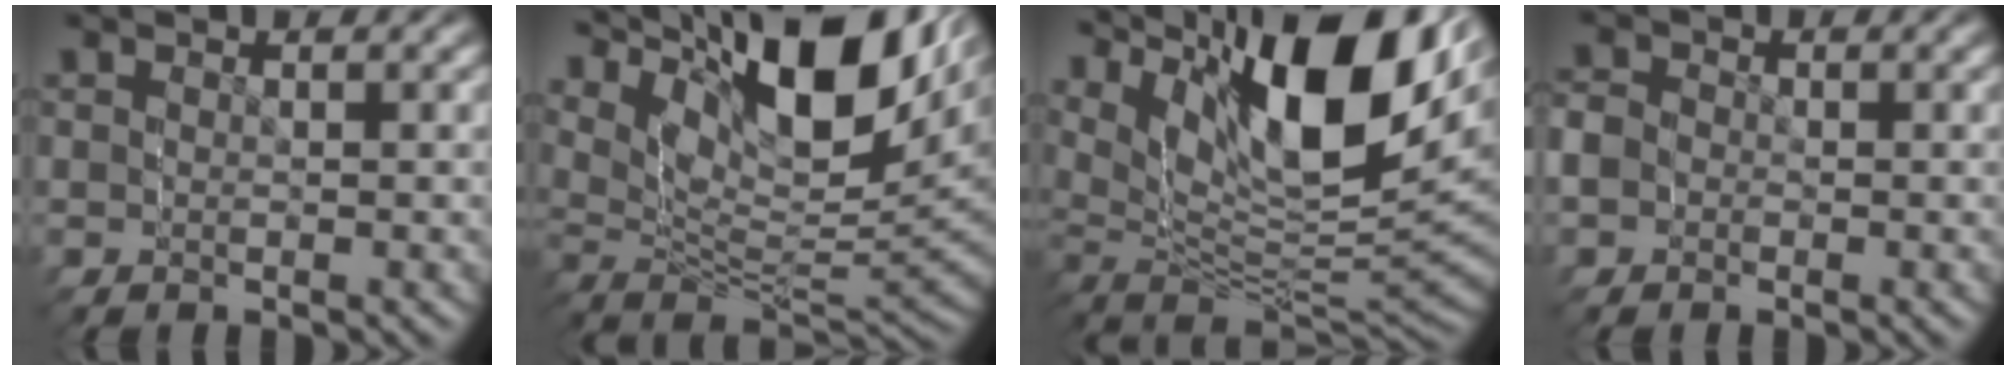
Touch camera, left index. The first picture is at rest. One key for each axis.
{"total": 11.3, "fx": 6.2, "fy": 5.6, "fz": 7.6, "tx": -0.143, "ty": 0.030, "tz": 0.081}
{"total": 14.4, "fx": 6.6, "fy": 7.7, "fz": 10.2, "tx": -0.174, "ty": 0.036, "tz": 0.083}
{"total": 2.7, "fx": -0.9, "fy": 2.4, "fz": -0.8, "tx": -0.003, "ty": -0.033, "tz": -0.006}